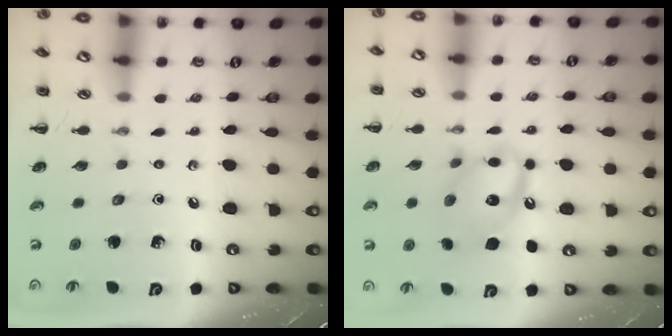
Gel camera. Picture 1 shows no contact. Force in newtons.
{"total": 14.0, "press": 13.9, "slide": 1.9}